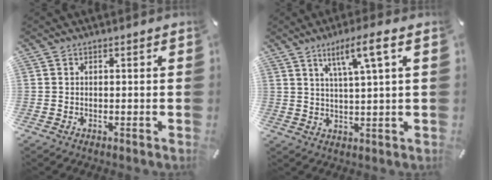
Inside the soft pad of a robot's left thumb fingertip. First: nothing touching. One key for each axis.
{"total": 7.8, "fx": 3.9, "fy": 0.5, "fz": 6.7, "tx": -0.132, "ty": -0.006, "tz": 0.064}